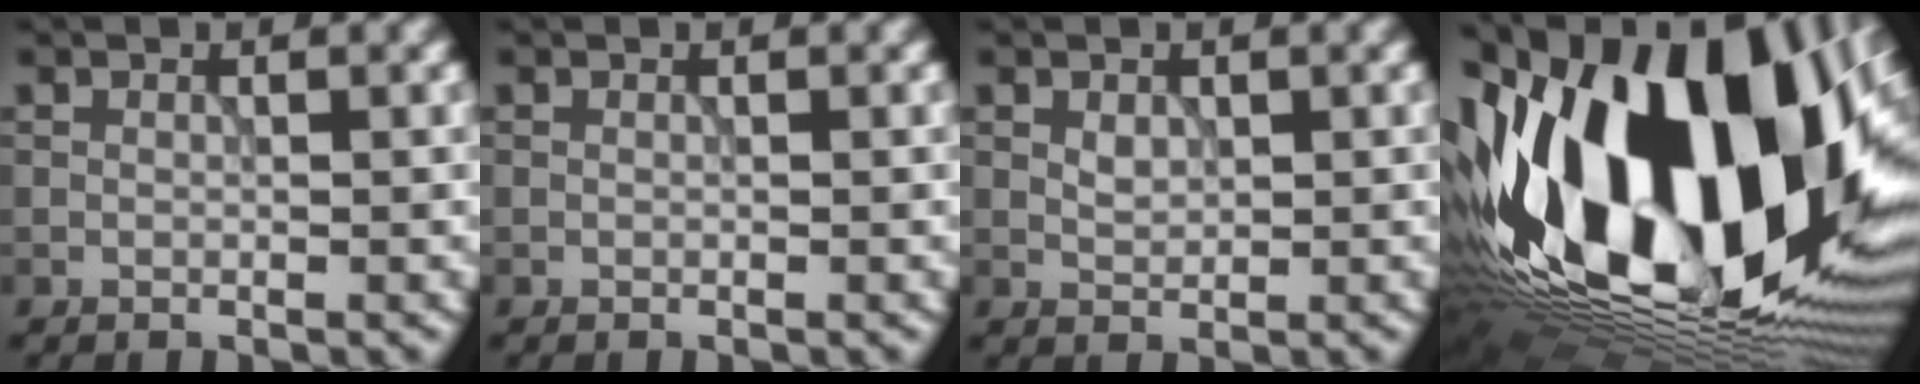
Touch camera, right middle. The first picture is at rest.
{"total": 0.0}
{"total": 1.1, "force": [0.2, 0.8, 0.7], "torque": [-0.017, -0.002, 0.006]}
{"total": 22.0, "force": [-0.5, 12.7, 18.0], "torque": [-0.347, -0.022, -0.008]}